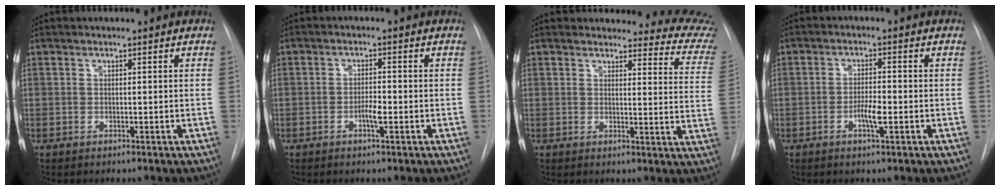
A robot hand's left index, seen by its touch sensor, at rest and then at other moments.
{"total": 2.3, "force": [-0.9, 0.4, 2.1], "torque": [-0.036, 0.001, -0.016]}
{"total": 15.0, "force": [14.7, 2.2, 1.8], "torque": [0.017, -0.094, 0.127]}
{"total": 3.3, "force": [-1.1, 0.5, 3.0], "torque": [-0.055, 0.000, -0.020]}